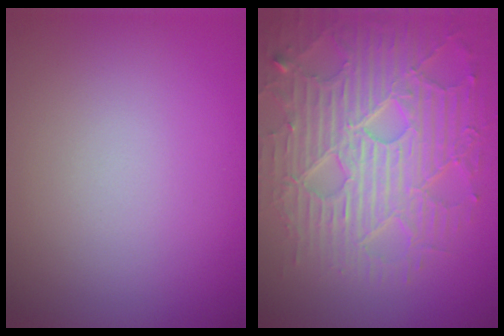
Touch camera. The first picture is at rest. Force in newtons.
{"total": 7.8, "press": 6.0, "slide": 4.9}